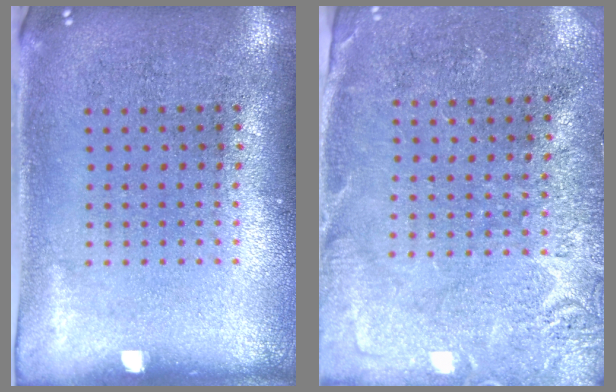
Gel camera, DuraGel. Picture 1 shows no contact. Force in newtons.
{"total": 2.7, "press": 2.6, "slide": 0.5}